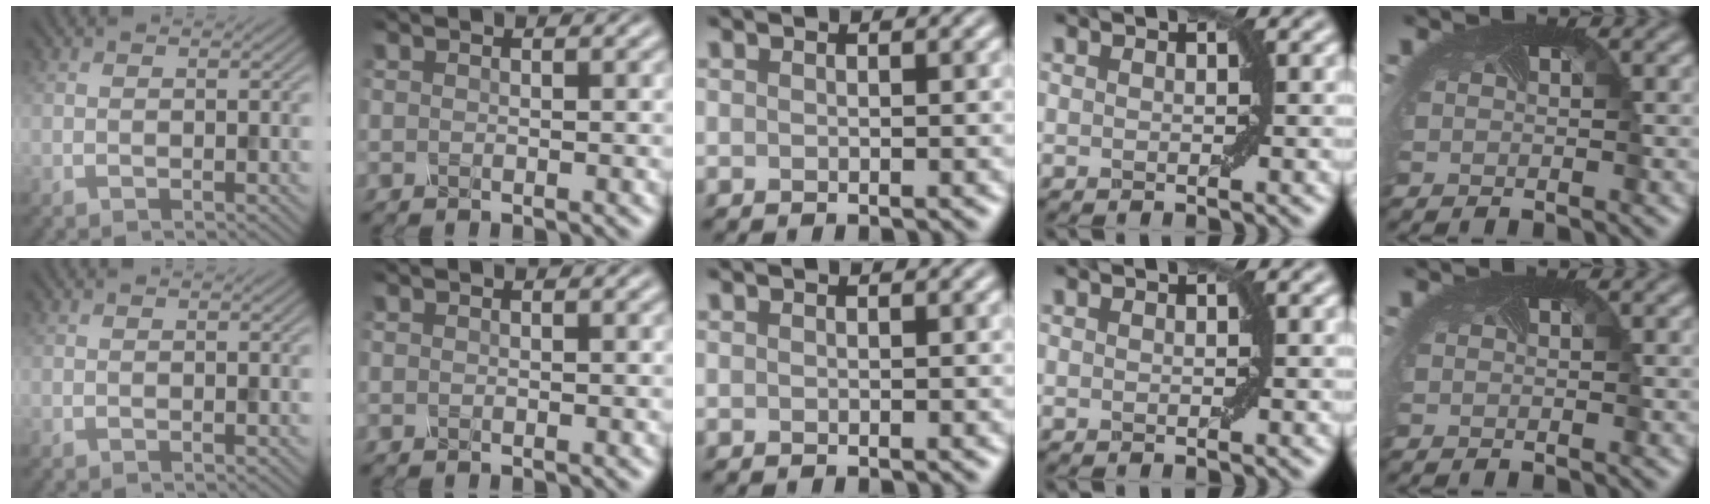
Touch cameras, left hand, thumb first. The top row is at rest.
{}